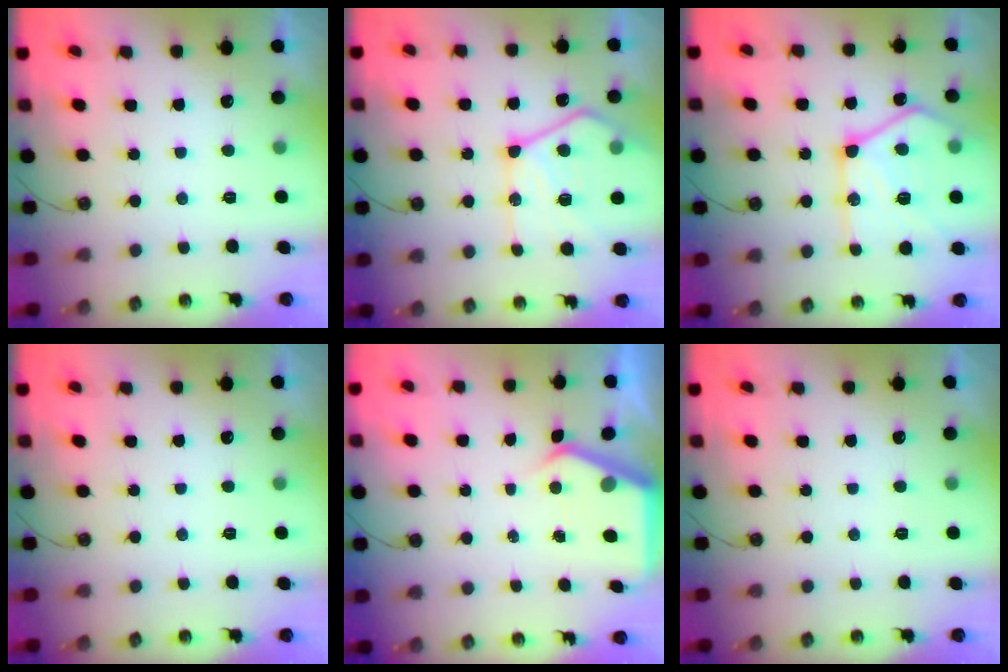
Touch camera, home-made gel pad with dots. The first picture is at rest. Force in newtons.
{"total": 17.9, "press": 17.9, "slide": 1.4}
{"total": 21.9, "press": 21.8, "slide": 2.0}
{"total": 0.0}
{"total": 4.9, "press": 4.9, "slide": 0.5}
{"total": 0.0}